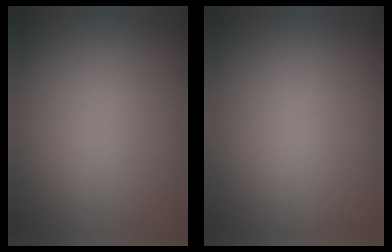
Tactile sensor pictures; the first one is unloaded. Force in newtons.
{"total": 1.0}